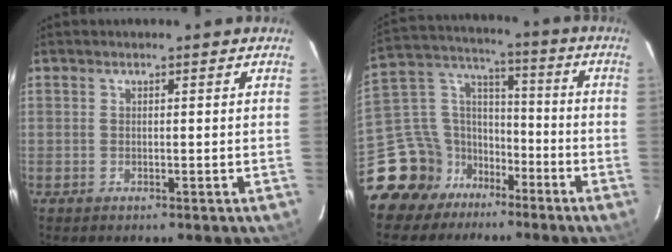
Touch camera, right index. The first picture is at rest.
{"total": 14.6, "force": [-10.6, 9.5, 3.2], "torque": [-0.090, 0.053, -0.182]}